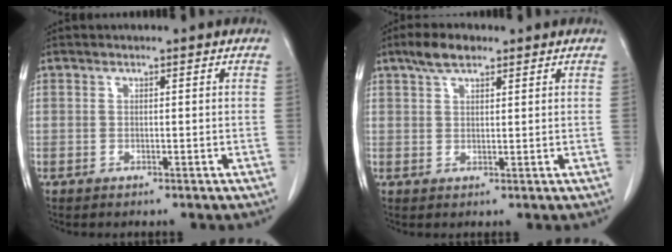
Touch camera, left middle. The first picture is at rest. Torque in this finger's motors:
{"motor_torque": [0.28, -0.32, -0.09, 0.00]}